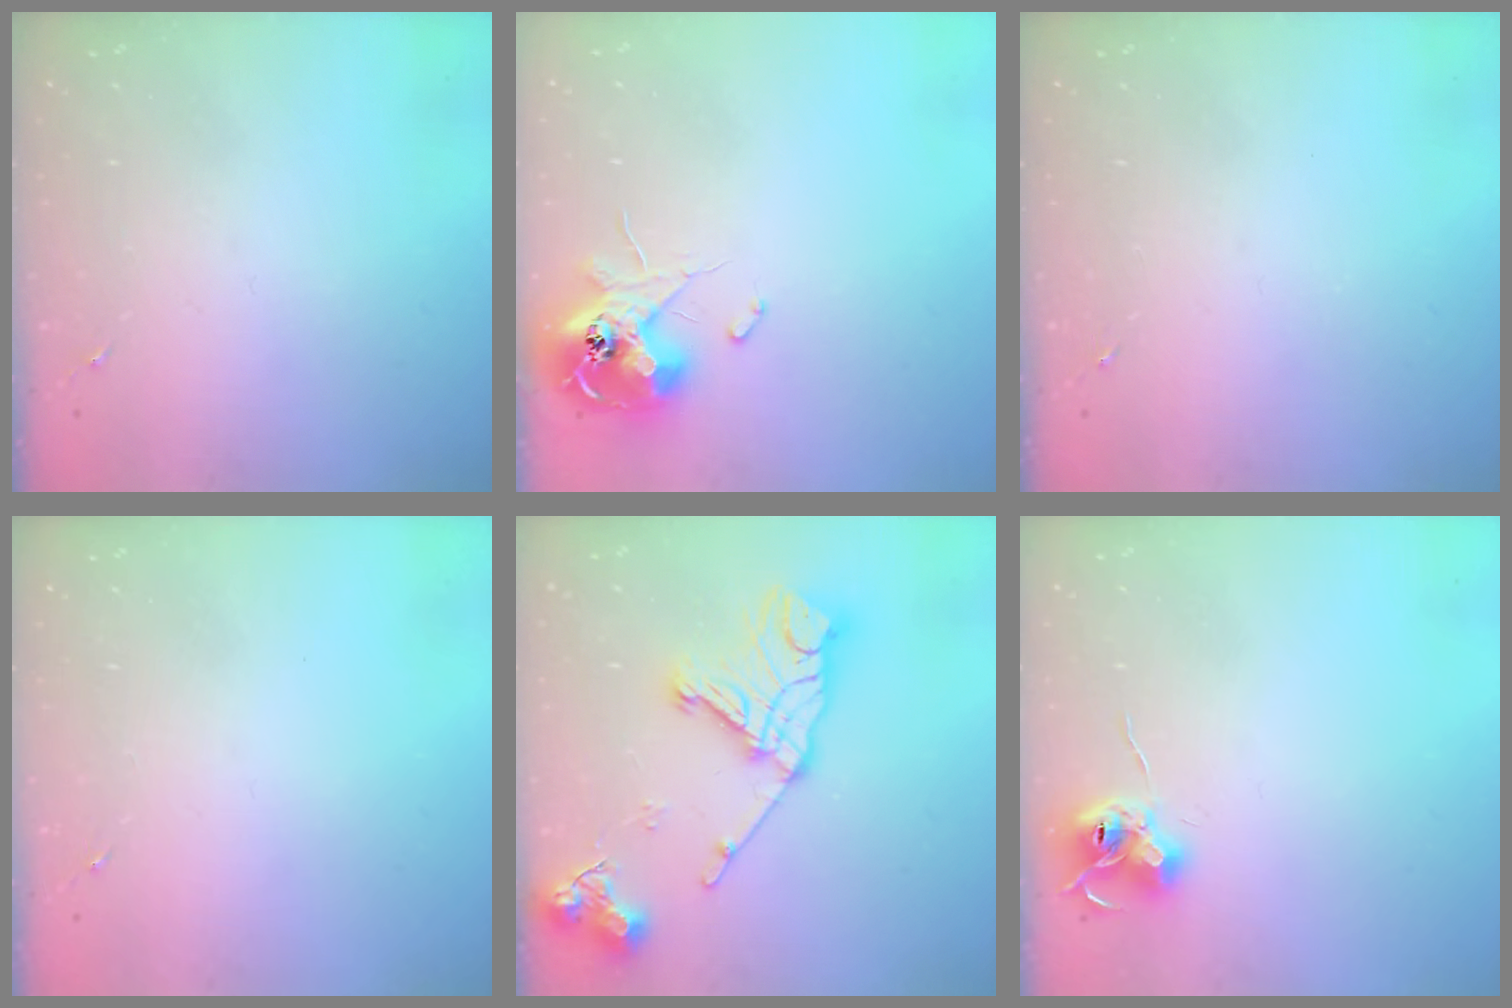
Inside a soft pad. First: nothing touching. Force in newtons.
{"total": 12.7, "press": 12.6, "slide": 1.5}
{"total": 0.0}
{"total": 0.0}
{"total": 18.6, "press": 18.5, "slide": 1.4}
{"total": 8.7, "press": 8.7, "slide": 0.4}